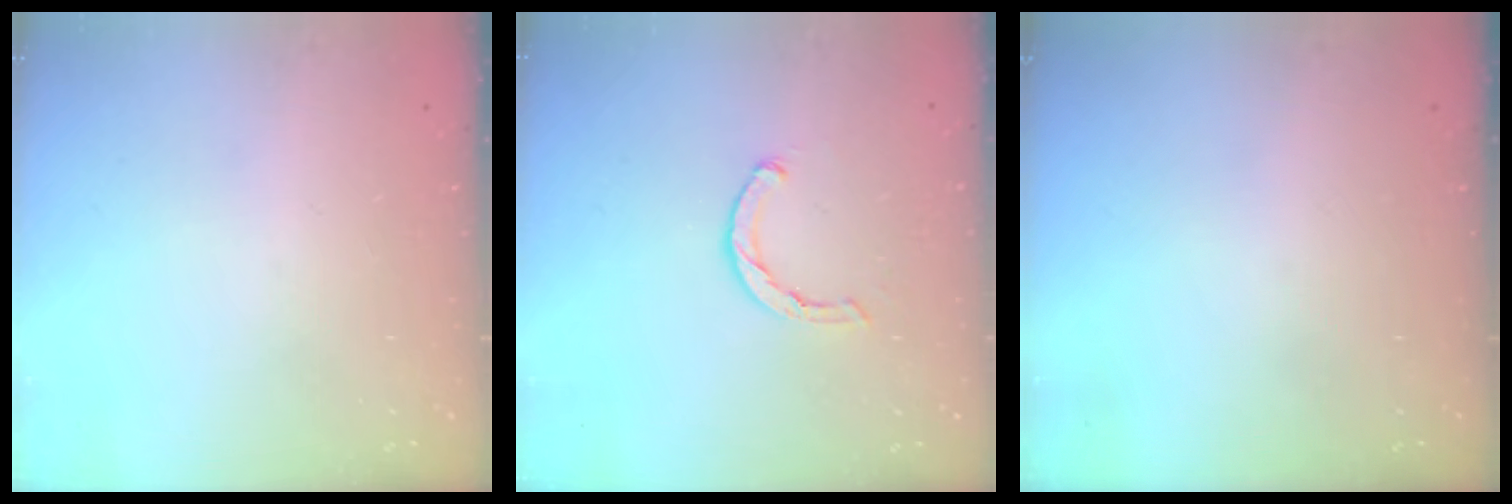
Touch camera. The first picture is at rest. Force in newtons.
{"total": 1.4, "press": 1.3, "slide": 0.3}
{"total": 0.0}